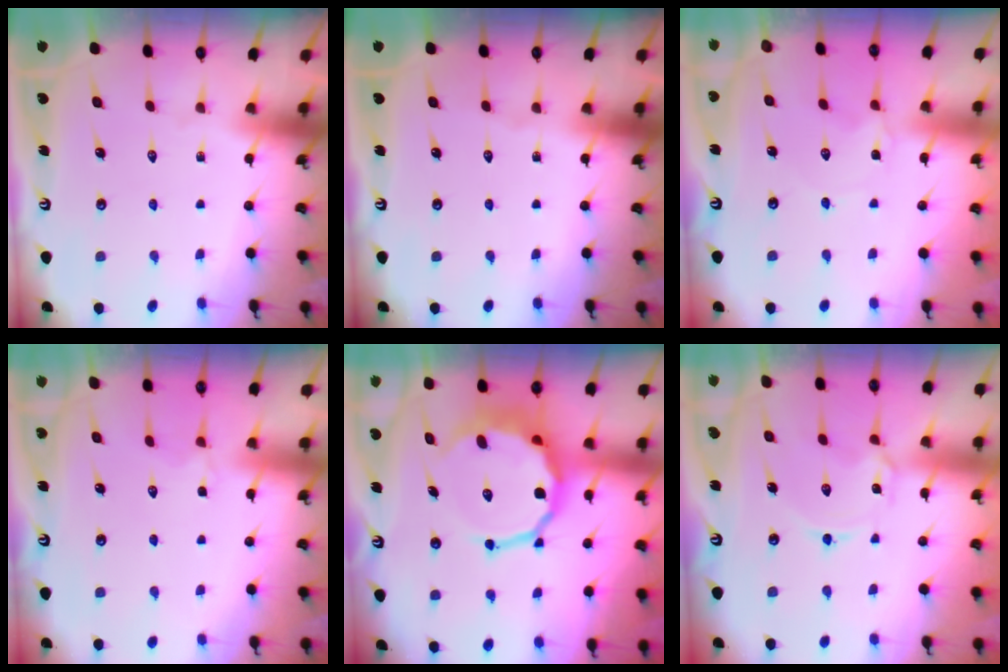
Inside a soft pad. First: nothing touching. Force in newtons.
{"total": 0.0}
{"total": 0.0}
{"total": 2.7, "press": 2.5, "slide": 1.0}
{"total": 13.3, "press": 12.8, "slide": 3.8}
{"total": 2.3, "press": 2.3, "slide": 0.4}